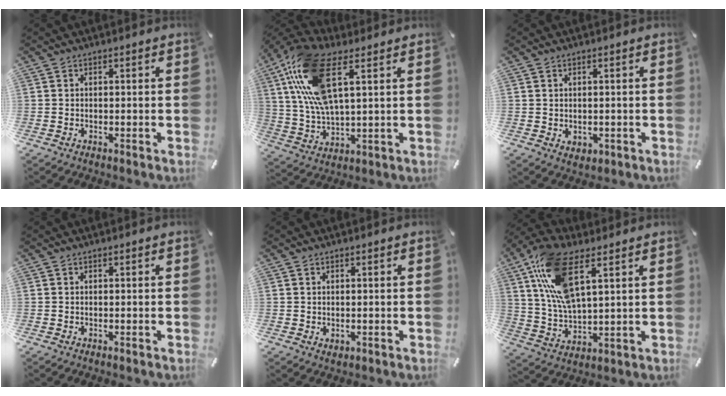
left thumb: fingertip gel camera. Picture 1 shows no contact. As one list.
[{"total": 16.7, "force": [7.5, 6.7, 13.3], "torque": [-0.305, -0.017, 0.130]}, {"total": 1.7, "force": [0.2, 1.5, 0.6], "torque": [-0.005, 0.000, 0.000]}, {"total": 0.0}, {"total": 0.9, "force": [0.1, 0.7, 0.4], "torque": [-0.009, 0.004, 0.002]}, {"total": 15.2, "force": [7.8, 6.1, 11.5], "torque": [-0.260, -0.022, 0.140]}]